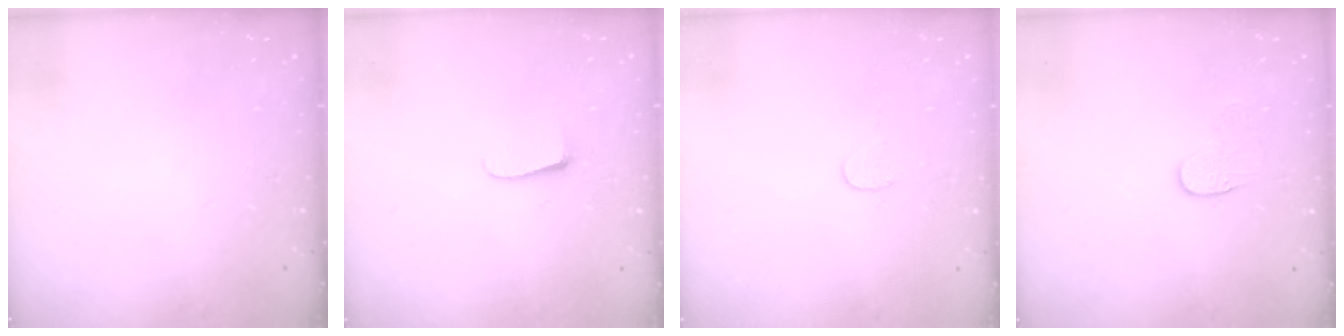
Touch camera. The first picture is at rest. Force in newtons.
{"total": 6.0, "press": 5.9, "slide": 0.6}
{"total": 3.7, "press": 3.6, "slide": 0.3}
{"total": 7.0, "press": 6.9, "slide": 0.6}